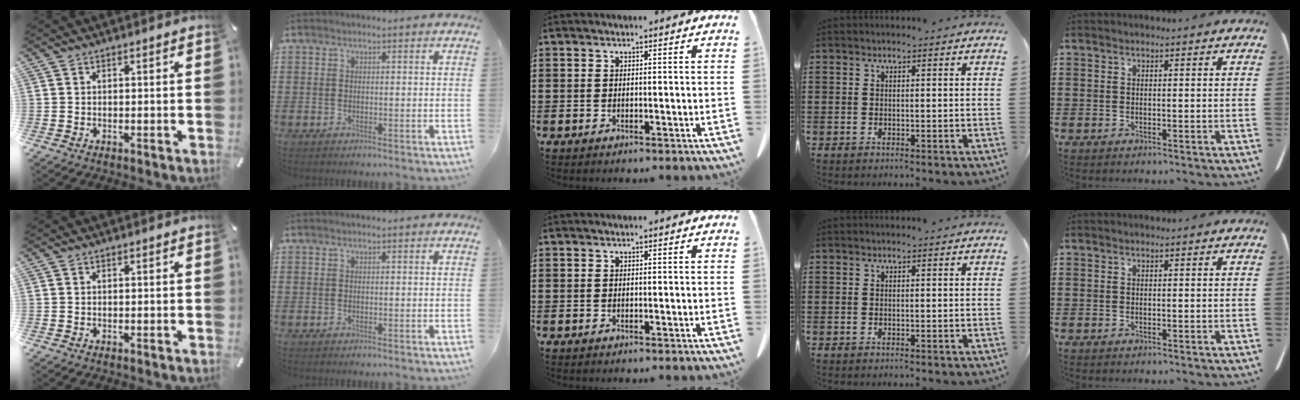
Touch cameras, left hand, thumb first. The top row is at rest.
{}